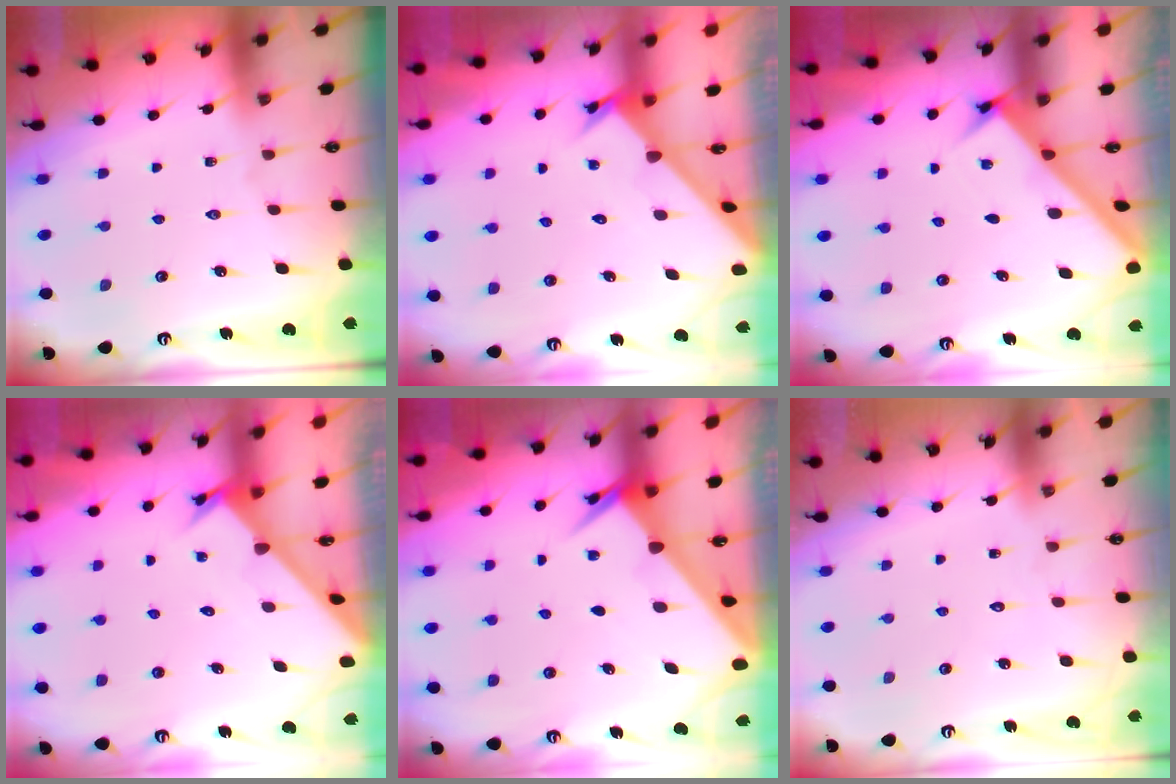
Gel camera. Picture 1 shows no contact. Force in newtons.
{"total": 2.4, "press": 2.4, "slide": 0.1}
{"total": 2.7, "press": 2.7, "slide": 0.3}
{"total": 2.4, "press": 2.4, "slide": 0.1}
{"total": 2.6, "press": 2.6, "slide": 0.2}
{"total": 1.6, "press": 1.6, "slide": 0.1}